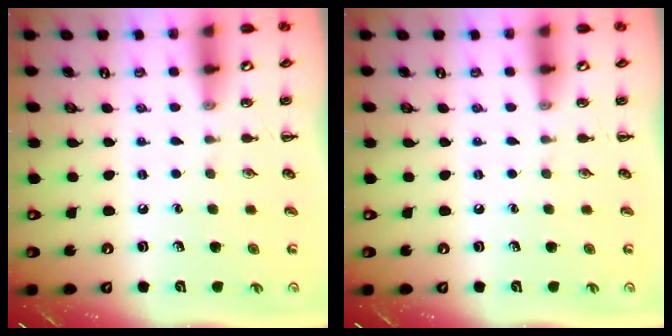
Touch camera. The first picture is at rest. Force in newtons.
{"total": 0.0}